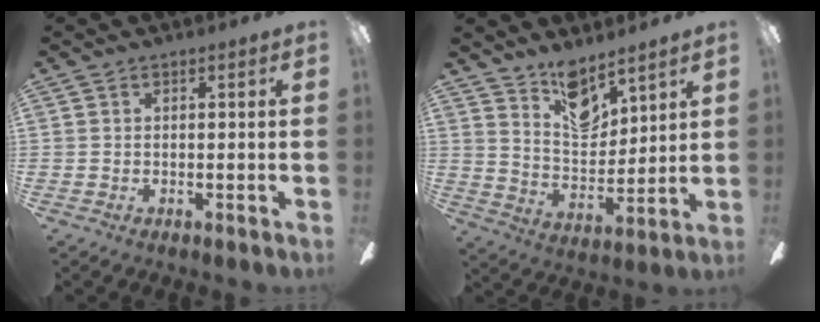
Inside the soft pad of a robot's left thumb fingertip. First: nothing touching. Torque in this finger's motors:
{"motor_torque": [1.20, 0.25, 0.71, -0.86, 0.25]}